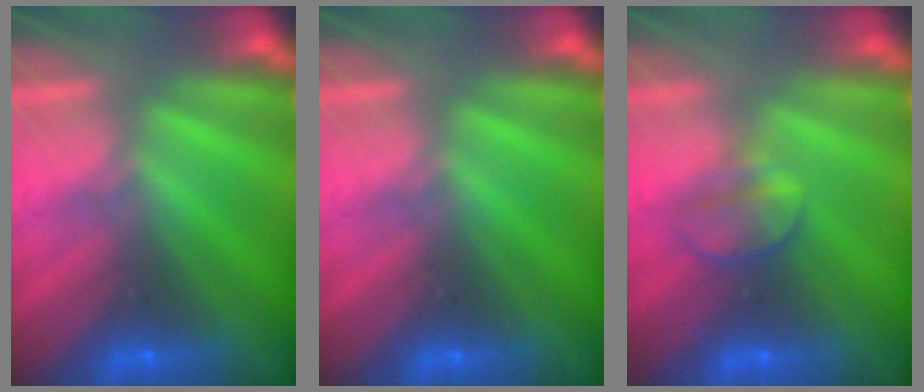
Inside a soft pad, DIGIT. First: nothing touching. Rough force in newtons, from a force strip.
{"total": 0.0}
{"total": 2.3}